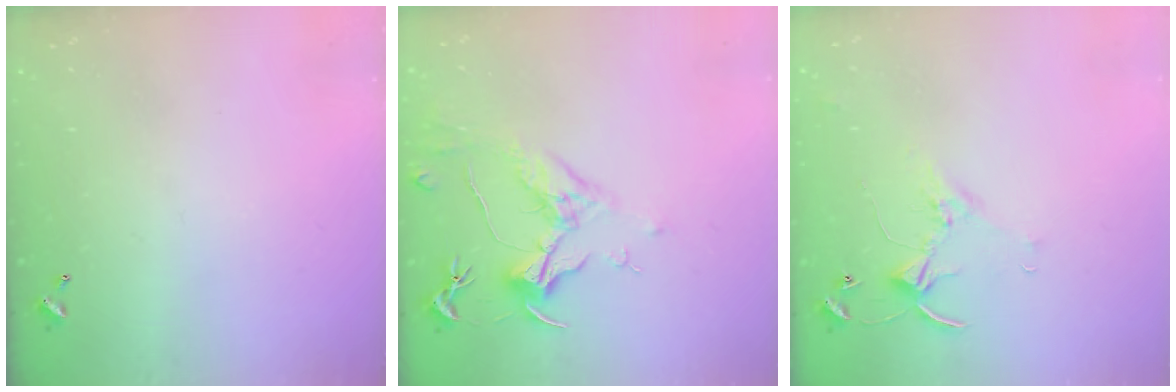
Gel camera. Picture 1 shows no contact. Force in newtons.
{"total": 1.5, "press": 1.3, "slide": 0.8}
{"total": 2.8, "press": 2.8, "slide": 0.4}